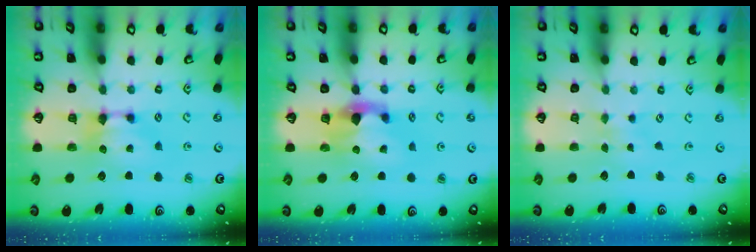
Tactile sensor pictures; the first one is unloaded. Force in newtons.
{"total": 2.9, "press": 2.6, "slide": 1.4}
{"total": 1.8, "press": 1.8, "slide": 0.1}